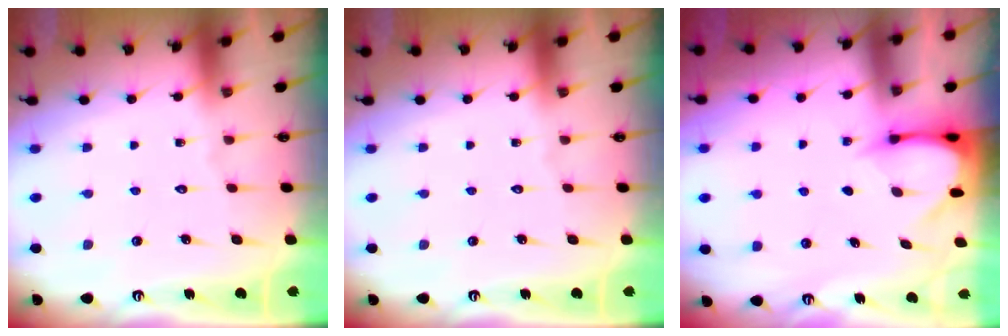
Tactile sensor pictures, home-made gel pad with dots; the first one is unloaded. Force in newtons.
{"total": 0.0}
{"total": 3.6, "press": 3.6, "slide": 0.3}